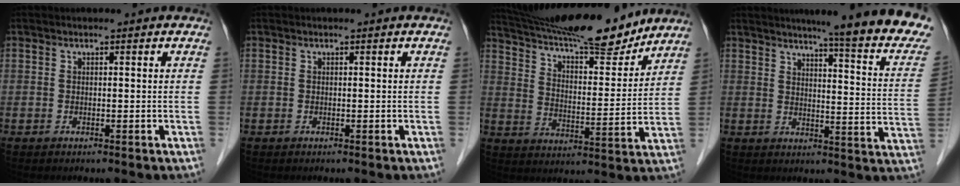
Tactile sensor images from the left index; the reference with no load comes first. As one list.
[{"total": 0.0}, {"total": 20.2, "force": [18.0, 2.7, 8.7], "torque": [-0.152, 0.004, 0.277]}, {"total": 19.3, "force": [15.9, 0.1, 11.0], "torque": [-0.133, -0.052, 0.183]}]